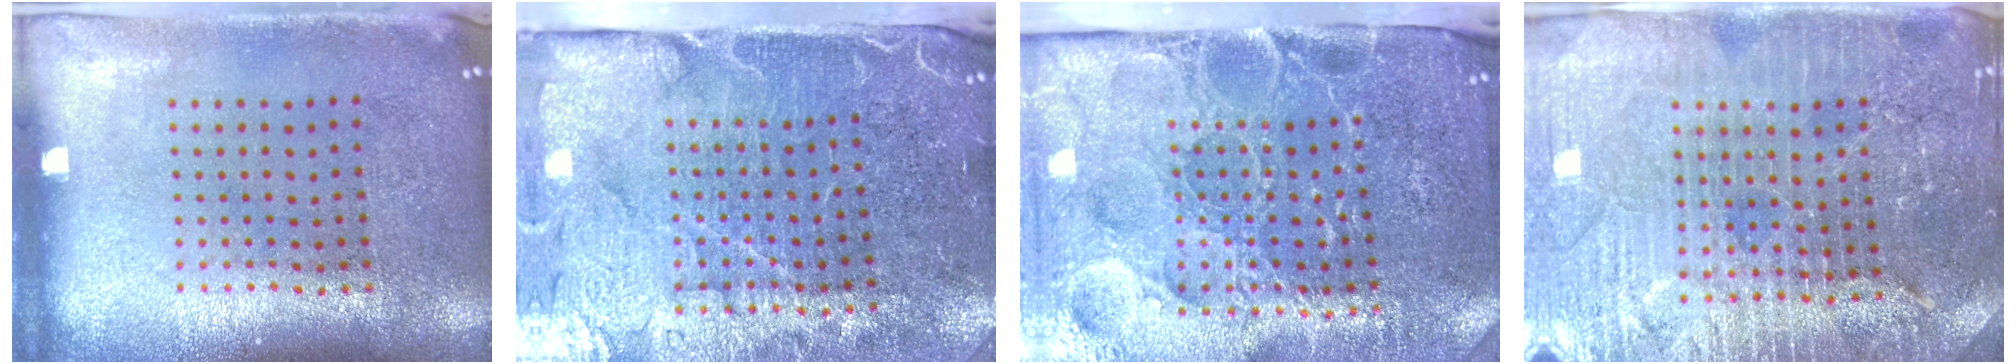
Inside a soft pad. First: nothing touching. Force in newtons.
{"total": 4.6, "press": 3.9, "slide": 2.5}
{"total": 5.0, "press": 4.1, "slide": 2.8}
{"total": 4.4, "press": 4.2, "slide": 1.5}